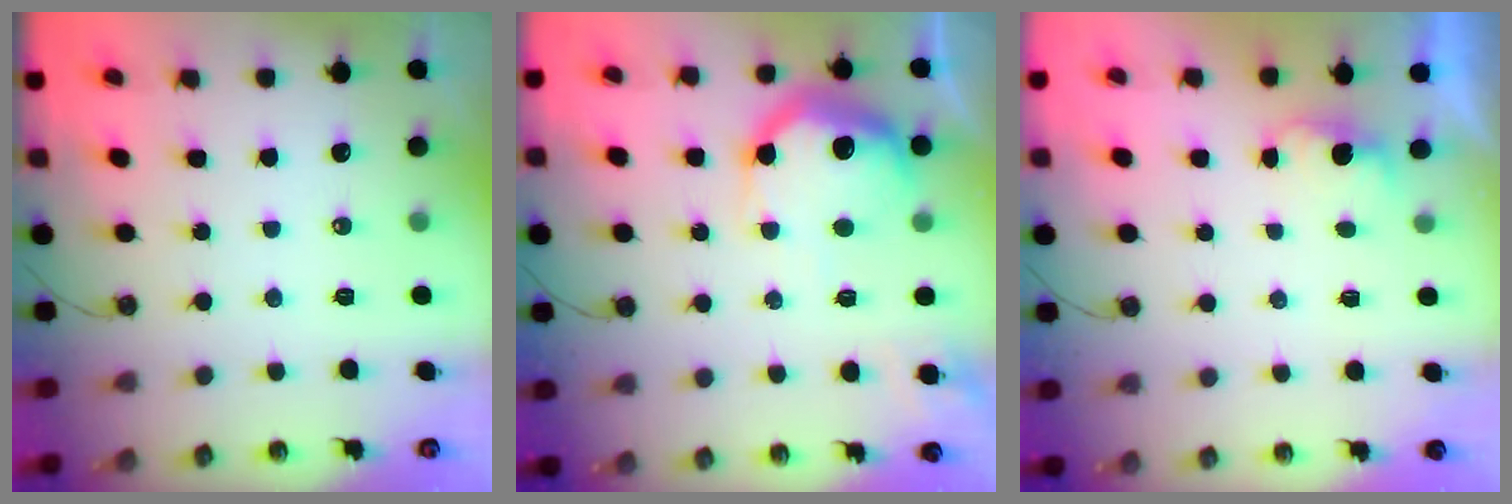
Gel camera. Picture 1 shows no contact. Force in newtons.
{"total": 18.7, "press": 18.6, "slide": 1.3}
{"total": 1.1, "press": 0.8, "slide": 0.7}